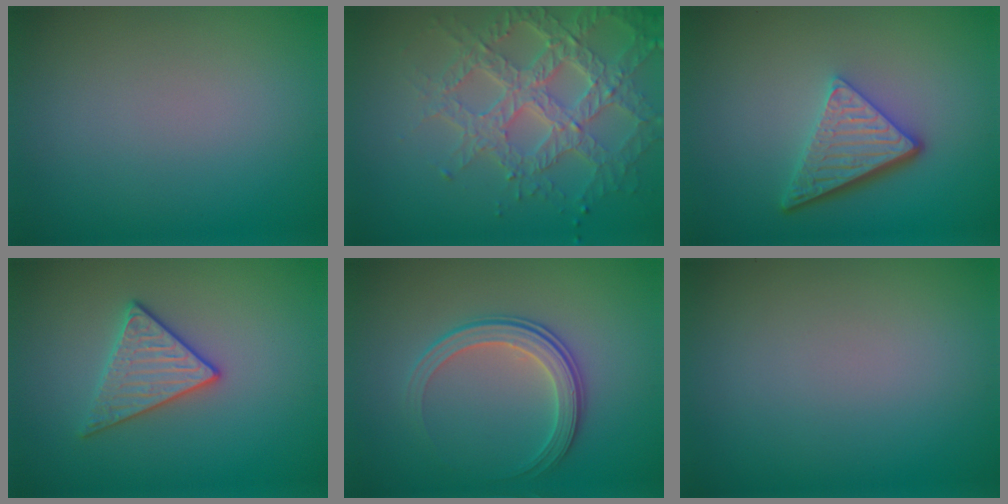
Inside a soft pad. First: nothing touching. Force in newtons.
{"total": 6.4, "press": 5.0, "slide": 4.0}
{"total": 4.9, "press": 3.5, "slide": 3.5}
{"total": 2.9, "press": 2.9, "slide": 0.4}
{"total": 3.2, "press": 2.8, "slide": 1.6}
{"total": 0.0}